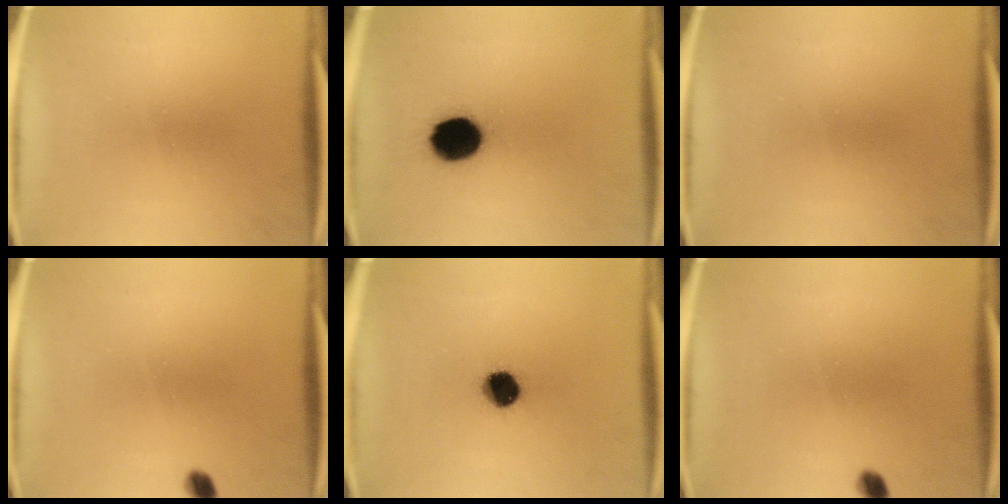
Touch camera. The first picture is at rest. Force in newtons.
{"total": 12.6}
{"total": 0.0}
{"total": 1.8}
{"total": 7.8}
{"total": 1.8}